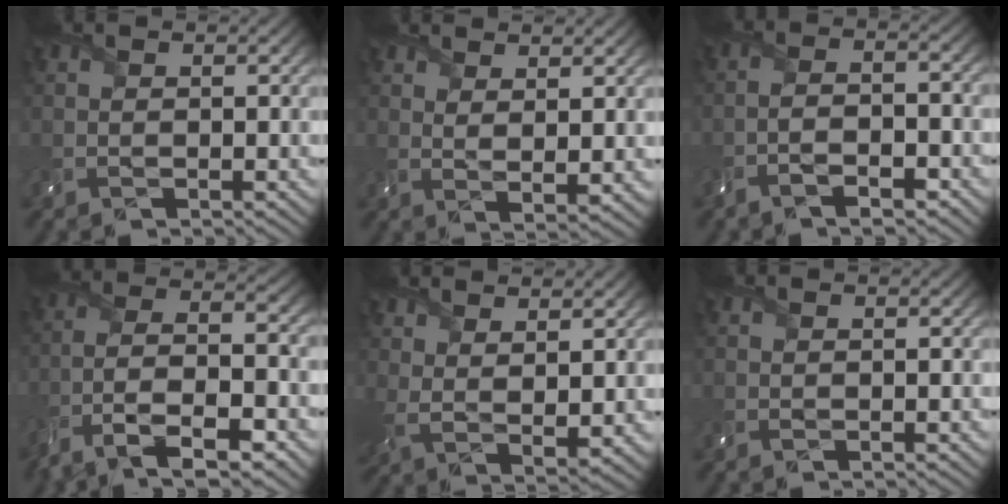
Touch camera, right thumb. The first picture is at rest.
{"total": 2.7, "force": [1.9, 0.3, 1.9], "torque": [-0.046, -0.005, 0.040]}
{"total": 5.4, "force": [-3.5, 1.3, 3.8], "torque": [-0.071, -0.007, -0.069]}
{"total": 11.4, "force": [-6.8, 3.9, 8.2], "torque": [-0.168, -0.008, -0.133]}
{"total": 4.4, "force": [3.0, 1.4, 2.9], "torque": [-0.071, -0.007, 0.063]}
{"total": 0.0}